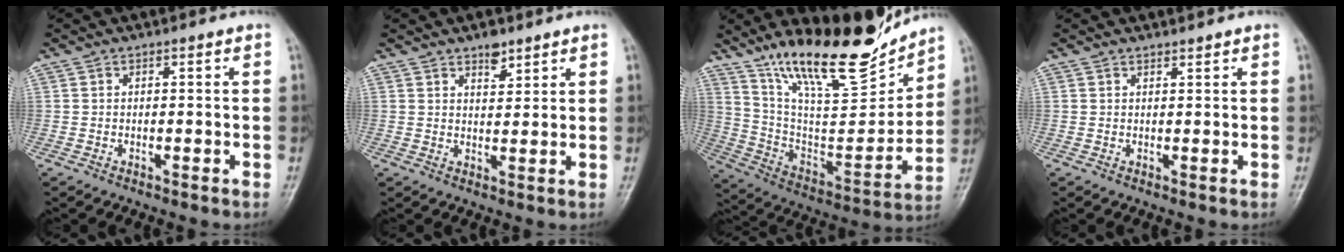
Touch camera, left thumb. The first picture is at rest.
{"total": 3.5, "force": [2.6, 1.5, 1.7], "torque": [-0.015, -0.017, 0.042]}
{"total": 23.2, "force": [18.0, 6.2, 13.3], "torque": [-0.175, -0.101, 0.311]}
{"total": 0.9, "force": [0.8, 0.2, 0.1], "torque": [-0.002, -0.008, 0.014]}